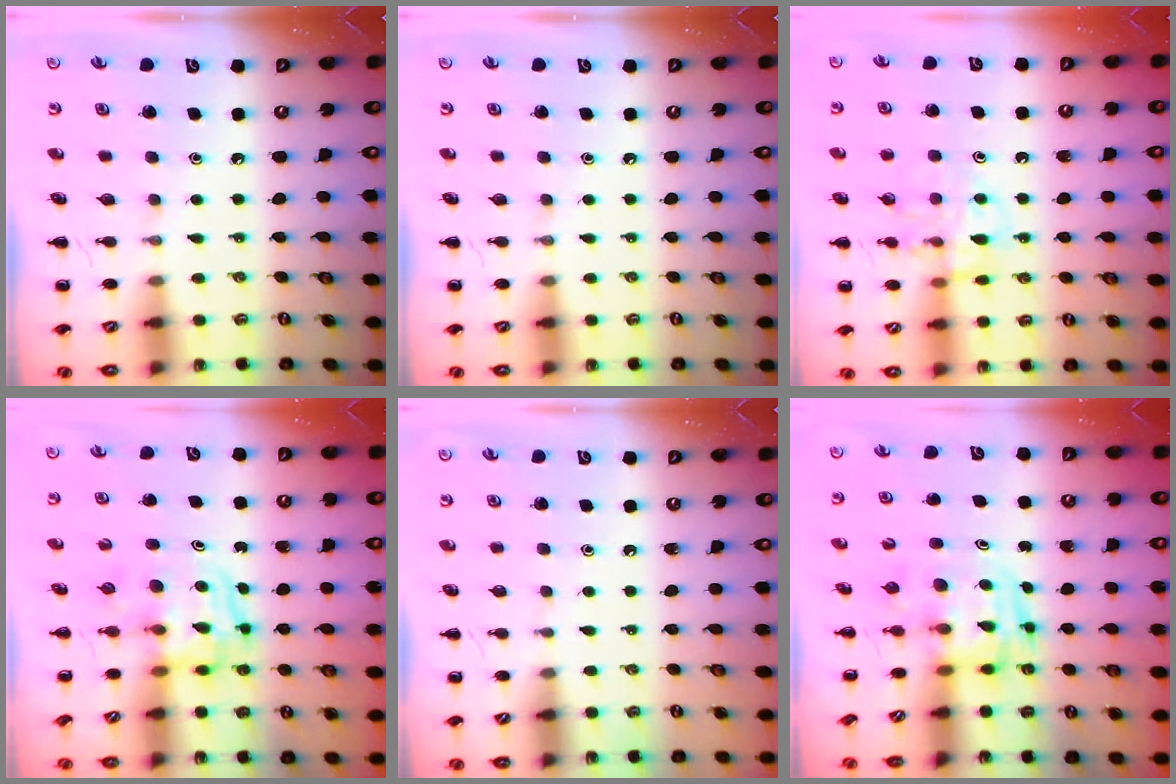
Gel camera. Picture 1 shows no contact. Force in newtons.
{"total": 0.0}
{"total": 12.1, "press": 12.1, "slide": 1.3}
{"total": 3.4, "press": 3.4, "slide": 0.2}
{"total": 0.0}
{"total": 3.2, "press": 3.1, "slide": 0.5}